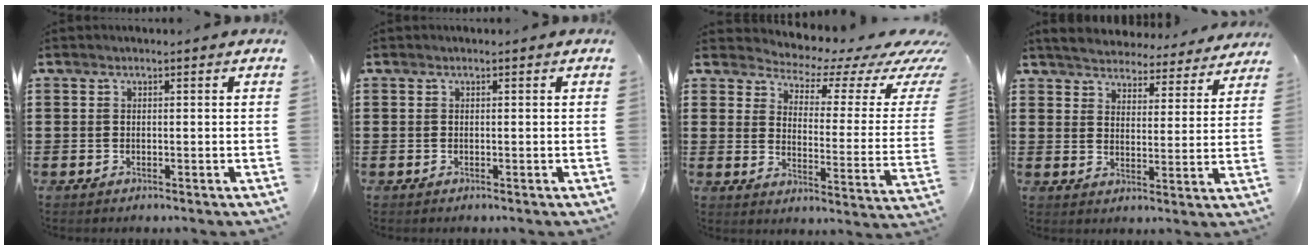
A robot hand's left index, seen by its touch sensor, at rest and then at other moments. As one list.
[{"total": 0.0}, {"total": 4.0, "force": [3.4, 1.2, 1.8], "torque": [-0.041, -0.041, 0.050]}, {"total": 4.5, "force": [4.5, 0.1, 0.3], "torque": [-0.032, -0.036, 0.075]}]